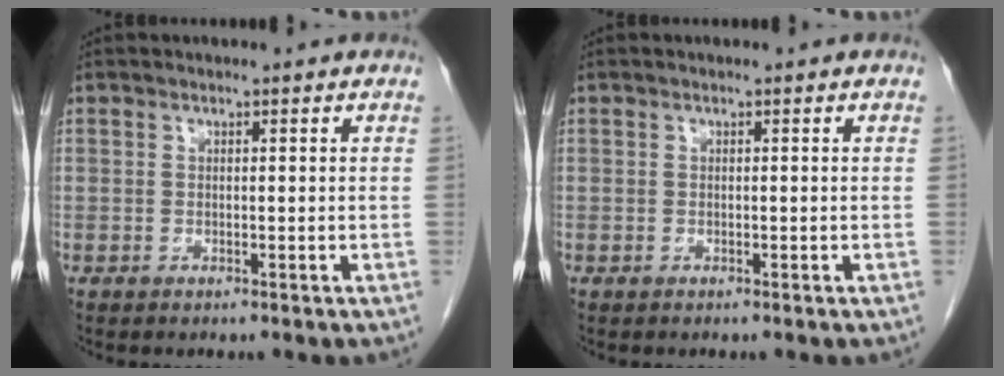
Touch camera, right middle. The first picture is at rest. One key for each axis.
{"total": 0.0}